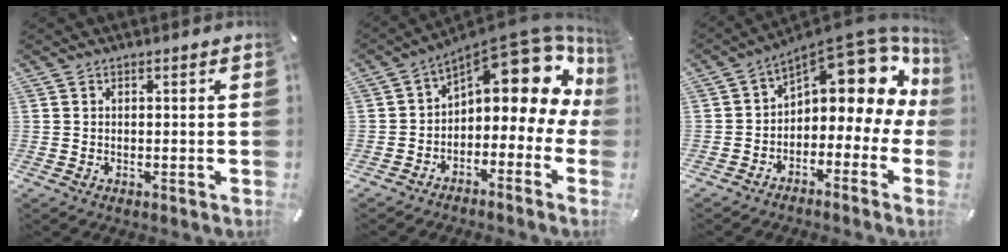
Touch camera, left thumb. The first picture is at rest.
{"total": 15.5, "force": [8.8, 6.4, 11.1], "torque": [-0.148, -0.074, 0.143]}
{"total": 13.1, "force": [7.4, 5.8, 9.1], "torque": [-0.129, -0.067, 0.120]}